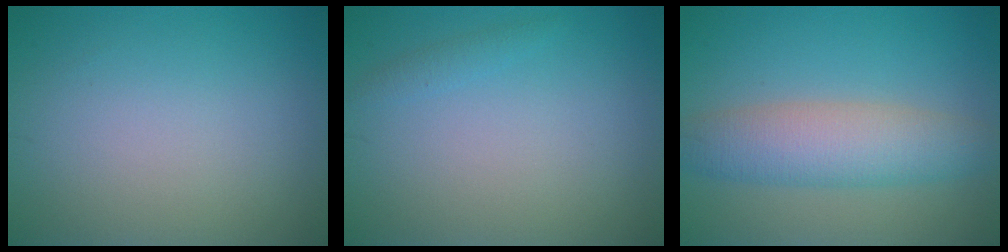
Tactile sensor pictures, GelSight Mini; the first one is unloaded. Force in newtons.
{"total": 0.8, "press": 0.8, "slide": 0.2}
{"total": 5.5, "press": 5.5, "slide": 0.2}